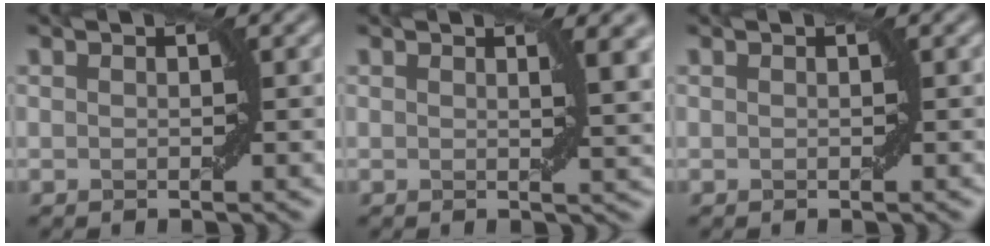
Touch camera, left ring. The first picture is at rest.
{"total": 3.0, "force": [1.2, 0.7, 2.6], "torque": [-0.025, -0.003, 0.018]}
{"total": 0.0}